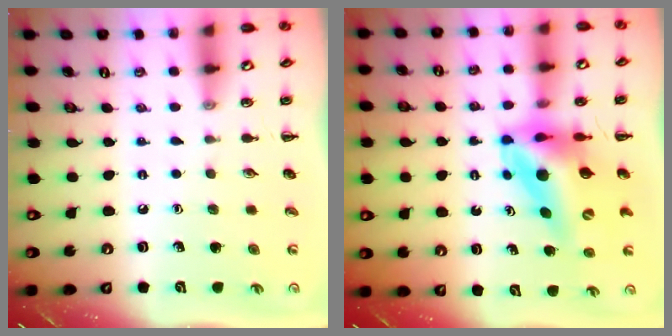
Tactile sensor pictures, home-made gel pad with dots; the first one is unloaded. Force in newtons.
{"total": 11.4, "press": 10.9, "slide": 3.6}